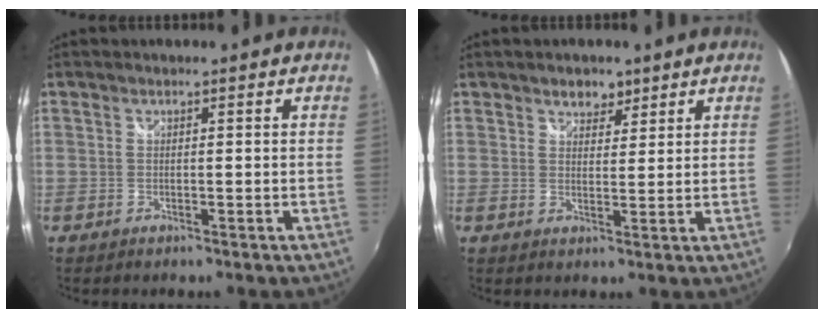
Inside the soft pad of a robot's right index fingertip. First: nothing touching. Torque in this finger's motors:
{"motor_torque": [0.04, 0.05, 0.04, 0.02]}